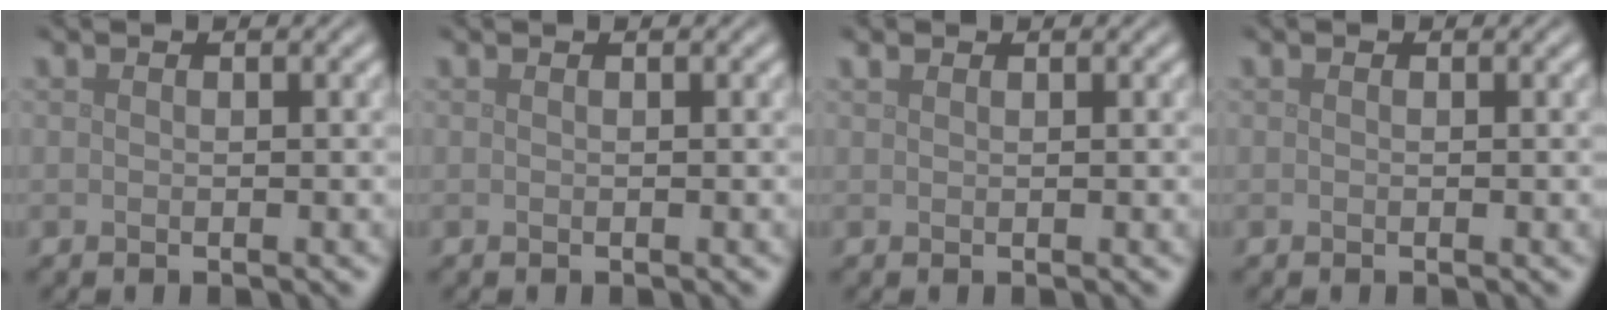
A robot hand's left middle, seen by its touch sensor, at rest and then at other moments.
{"total": 0.0}
{"total": 0.5, "force": [0.4, 0.2, 0.1], "torque": [-0.003, 0.003, 0.010]}
{"total": 0.0}